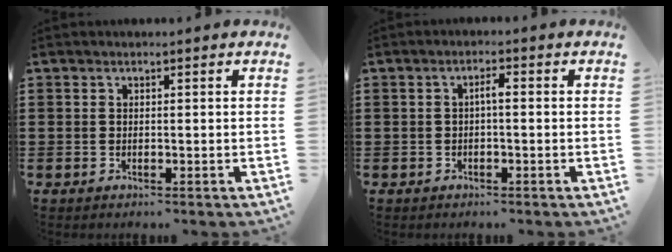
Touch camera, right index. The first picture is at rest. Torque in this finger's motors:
{"motor_torque": [0.48, -0.39, 0.05, 0.07]}